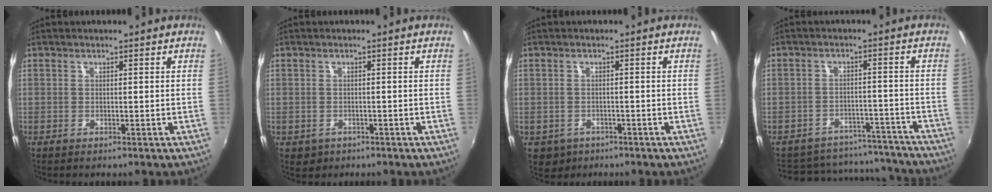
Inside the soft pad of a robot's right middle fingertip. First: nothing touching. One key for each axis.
{"total": 2.0, "fx": -0.3, "fy": 1.8, "fz": 0.8, "tx": -0.019, "ty": -0.003, "tz": 0.000}
{"total": 3.6, "fx": -1.1, "fy": 3.2, "fz": 1.2, "tx": -0.032, "ty": -0.004, "tz": -0.011}
{"total": 16.7, "fx": -14.4, "fy": 7.3, "fz": 4.3, "tx": -0.098, "ty": 0.049, "tz": -0.166}